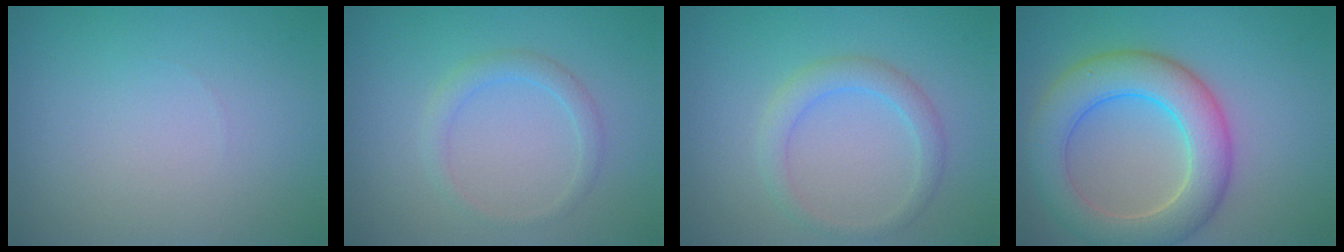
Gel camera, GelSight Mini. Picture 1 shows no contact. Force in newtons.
{"total": 1.7, "press": 1.7, "slide": 0.1}
{"total": 2.4, "press": 2.4, "slide": 0.1}
{"total": 7.1, "press": 7.0, "slide": 0.5}